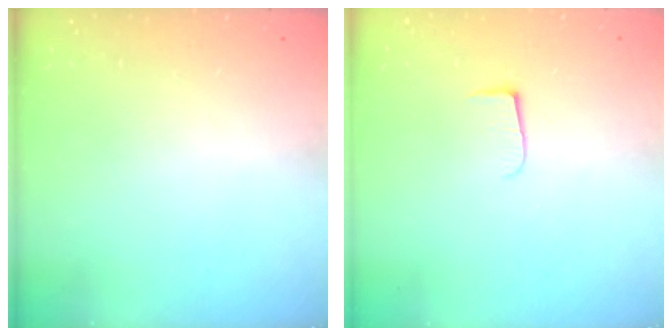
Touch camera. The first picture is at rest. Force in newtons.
{"total": 5.6, "press": 5.5, "slide": 0.7}